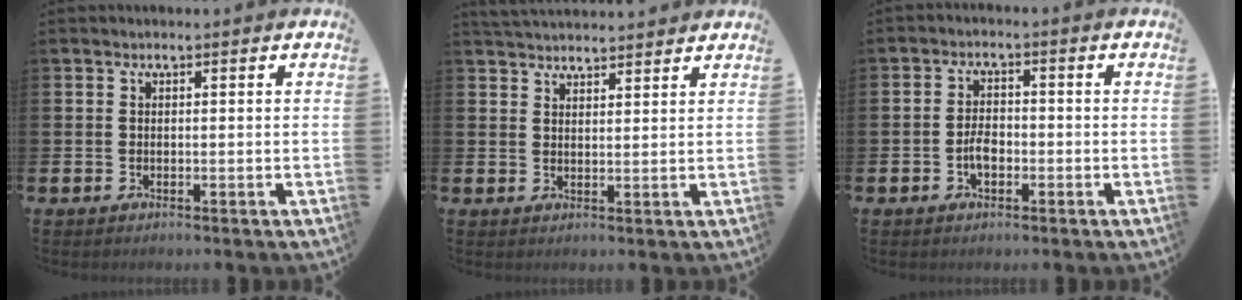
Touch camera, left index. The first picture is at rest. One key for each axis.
{"total": 3.4, "fx": 3.4, "fy": 0.3, "fz": 0.1, "tx": -0.007, "ty": -0.014, "tz": 0.063}
{"total": 2.9, "fx": -1.0, "fy": 1.6, "fz": 2.2, "tx": -0.028, "ty": 0.000, "tz": -0.021}